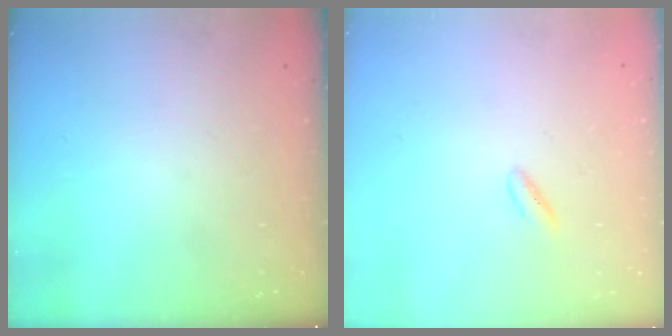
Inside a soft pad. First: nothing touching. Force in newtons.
{"total": 1.8, "press": 1.6, "slide": 0.8}